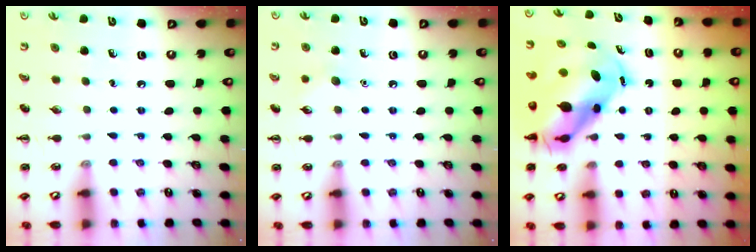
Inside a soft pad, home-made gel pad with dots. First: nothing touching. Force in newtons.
{"total": 4.9, "press": 4.8, "slide": 1.3}
{"total": 10.8, "press": 10.6, "slide": 2.4}